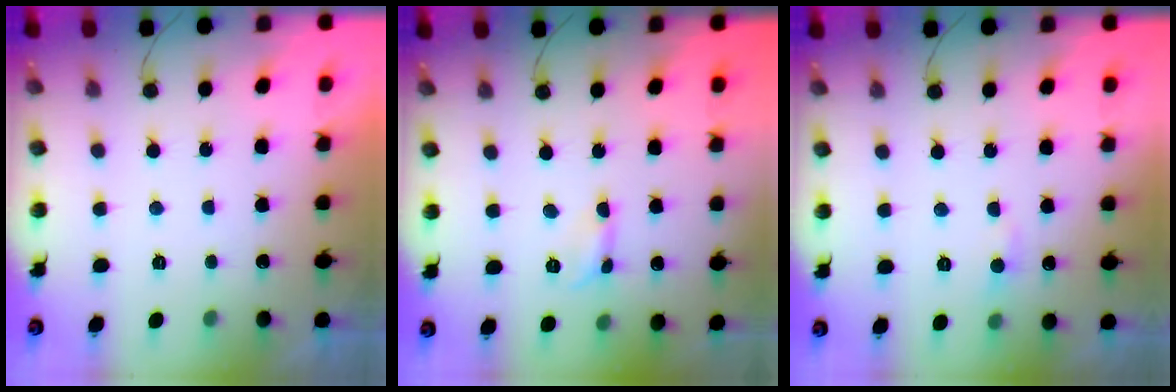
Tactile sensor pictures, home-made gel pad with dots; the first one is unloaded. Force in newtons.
{"total": 2.5, "press": 2.5, "slide": 0.3}
{"total": 5.3, "press": 5.3, "slide": 0.7}